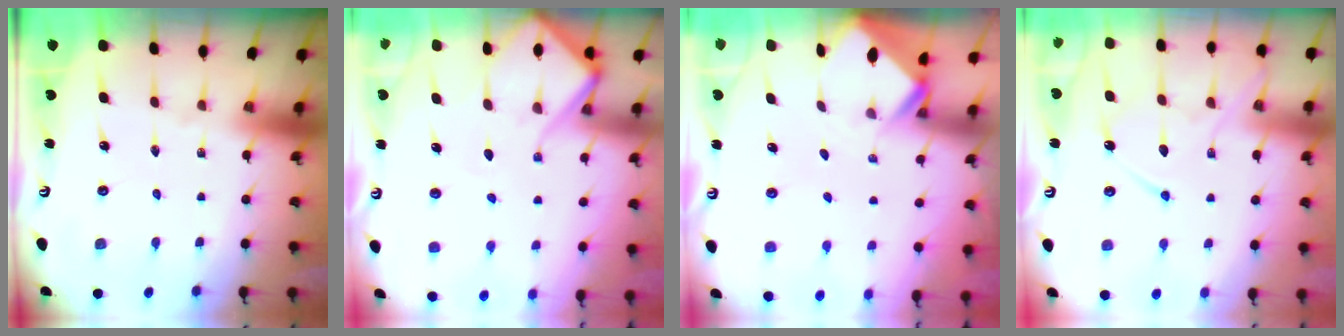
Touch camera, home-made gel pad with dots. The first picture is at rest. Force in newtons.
{"total": 8.7, "press": 8.7, "slide": 0.8}
{"total": 2.6, "press": 2.6, "slide": 0.2}
{"total": 10.7, "press": 10.6, "slide": 0.7}